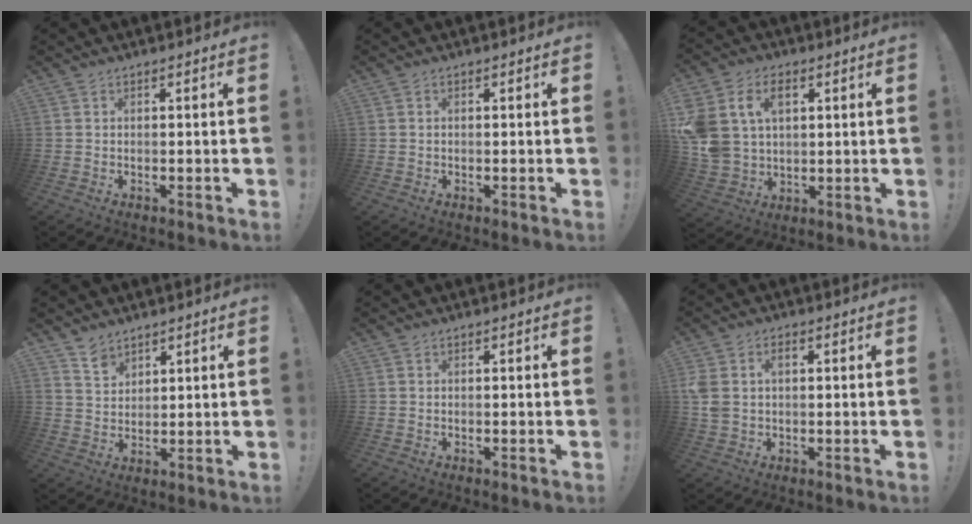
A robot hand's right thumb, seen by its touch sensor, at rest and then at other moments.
{"total": 0.0}
{"total": 14.2, "force": [5.0, 10.4, 8.3], "torque": [-0.167, -0.017, 0.096]}
{"total": 5.5, "force": [4.5, 2.9, 0.9], "torque": [-0.014, -0.035, 0.087]}
{"total": 0.0}
{"total": 5.1, "force": [1.0, 3.8, 3.3], "torque": [-0.076, 0.005, 0.015]}